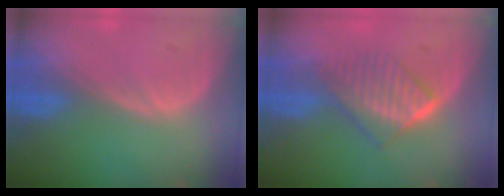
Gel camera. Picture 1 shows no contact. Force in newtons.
{"total": 6.7, "press": 6.0, "slide": 2.9}